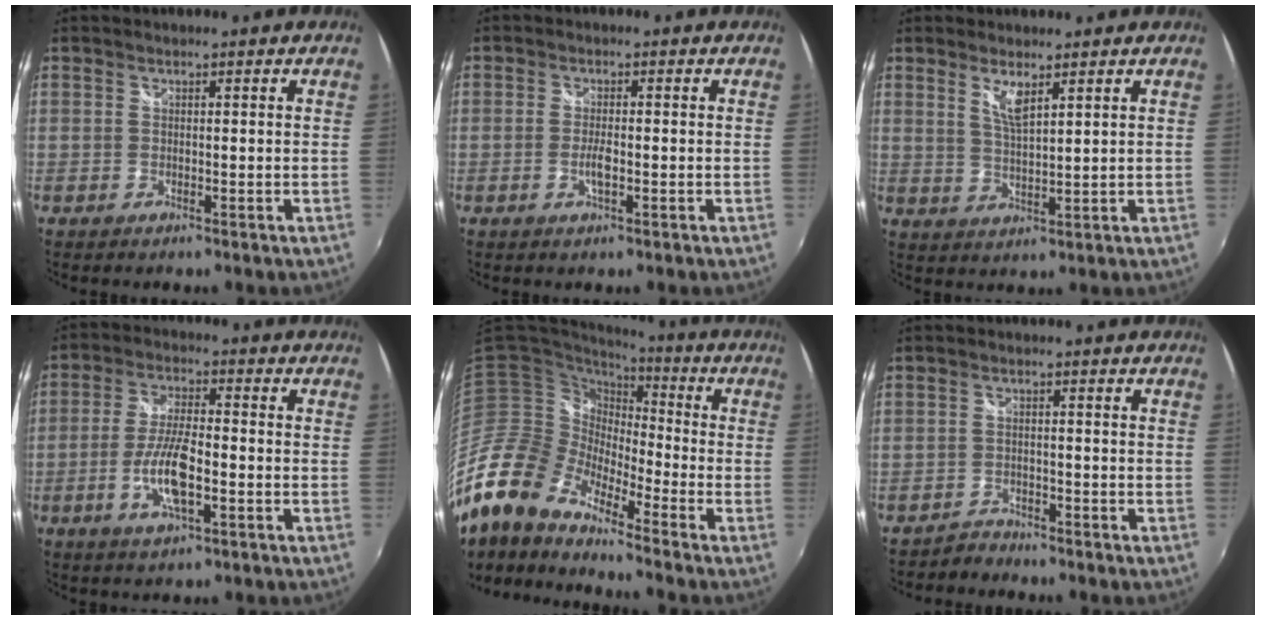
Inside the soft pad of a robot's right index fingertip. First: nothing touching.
{"total": 2.6, "force": [-0.8, 0.8, 2.4], "torque": [-0.049, -0.004, -0.014]}
{"total": 4.0, "force": [2.4, 0.8, 3.1], "torque": [-0.060, -0.007, 0.043]}
{"total": 9.4, "force": [-3.0, 2.8, 8.5], "torque": [-0.172, -0.003, -0.057]}
{"total": 16.7, "force": [-13.1, 6.5, 8.0], "torque": [-0.149, -0.015, -0.270]}
{"total": 2.6, "force": [-2.4, 1.0, -0.1], "torque": [-0.006, 0.004, -0.047]}